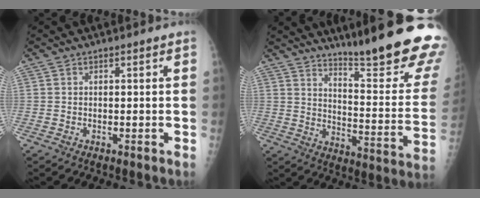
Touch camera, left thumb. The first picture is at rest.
{"total": 24.7, "force": [19.2, 2.3, 15.3], "torque": [-0.192, -0.159, 0.259]}